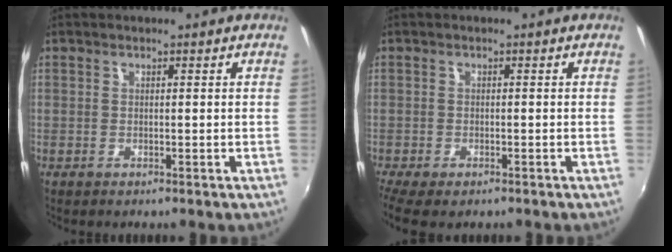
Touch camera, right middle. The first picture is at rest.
{"total": 5.6, "force": [-4.2, 1.8, 3.3], "torque": [-0.078, -0.032, -0.073]}